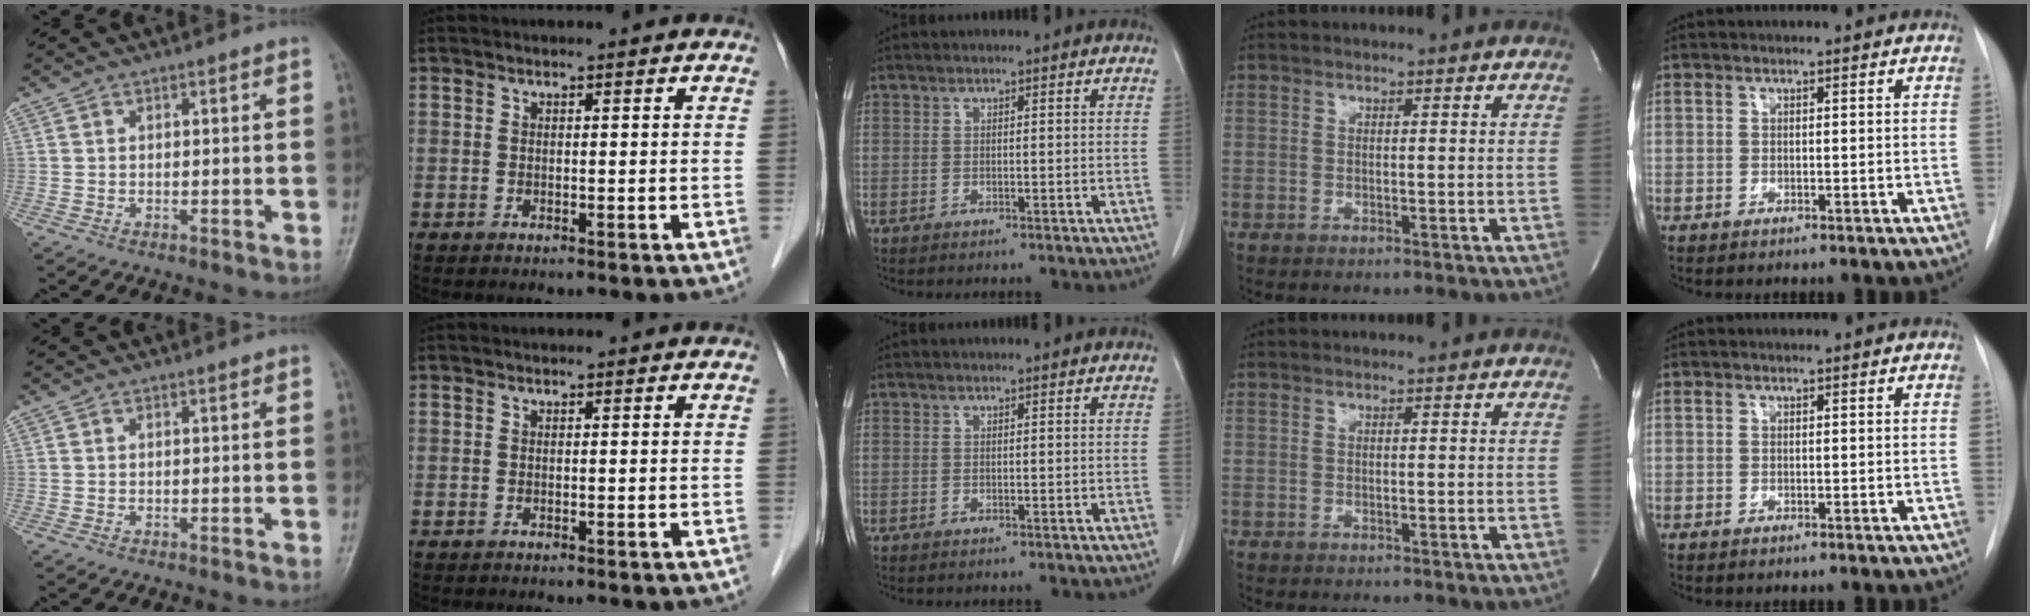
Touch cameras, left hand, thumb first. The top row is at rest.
{}